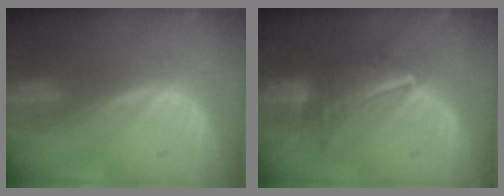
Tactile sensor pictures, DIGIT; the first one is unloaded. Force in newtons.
{"total": 6.4, "press": 6.3, "slide": 1.1}